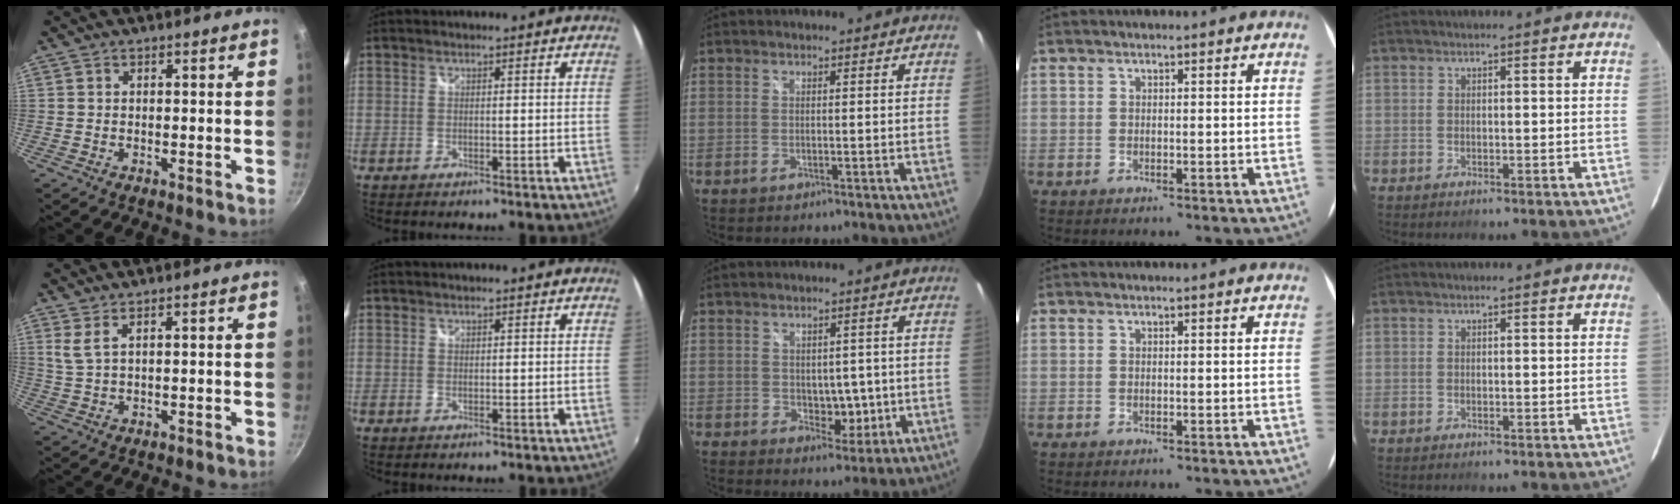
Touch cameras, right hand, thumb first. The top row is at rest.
{"thumb": {"total": 2.7, "force": [1.4, 0.6, 2.2], "torque": [-0.047, -0.009, 0.033]}, "middle": {"total": 4.4, "force": [-0.3, 3.3, 2.9], "torque": [-0.041, -0.004, 0.001]}}